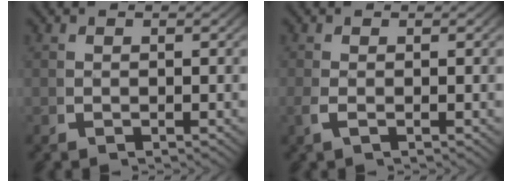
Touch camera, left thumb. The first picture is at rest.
{"total": 0.9, "force": [-0.2, 0.2, 0.9], "torque": [-0.033, -0.004, -0.001]}